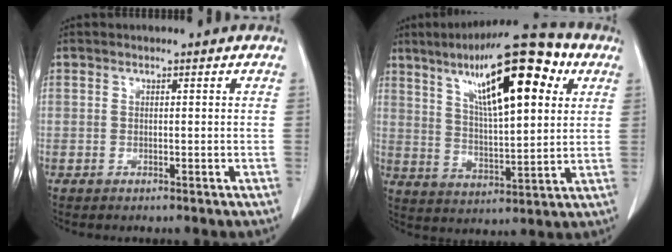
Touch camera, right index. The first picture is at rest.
{"total": 19.2, "force": [8.9, 4.3, 16.5], "torque": [-0.265, 0.029, 0.146]}